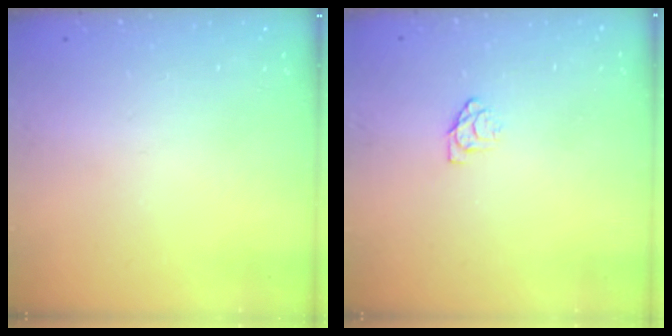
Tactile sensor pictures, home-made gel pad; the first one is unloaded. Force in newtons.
{"total": 4.5, "press": 4.5, "slide": 0.3}